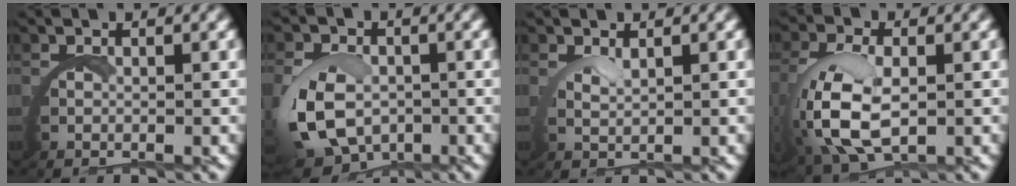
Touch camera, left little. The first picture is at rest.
{"total": 7.9, "force": [-1.8, 6.6, 3.9], "torque": [-0.113, -0.039, -0.017]}
{"total": 1.4, "force": [1.3, -0.4, 0.4], "torque": [-0.014, -0.002, 0.027]}
{"total": 7.0, "force": [0.3, 4.4, 5.5], "torque": [-0.155, -0.023, 0.024]}